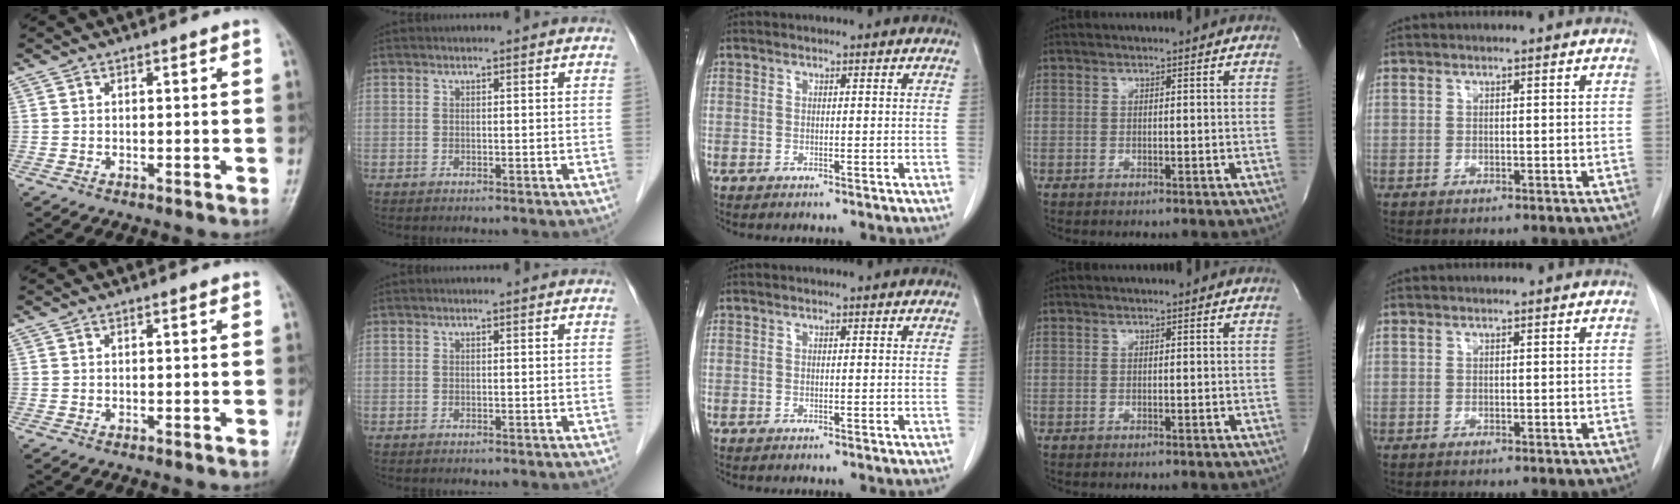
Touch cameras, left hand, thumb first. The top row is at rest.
{}